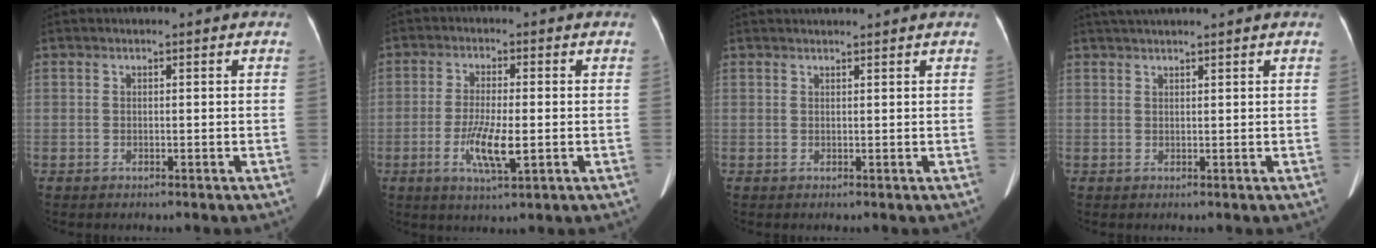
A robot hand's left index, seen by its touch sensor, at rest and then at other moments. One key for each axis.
{"total": 6.4, "fx": -1.6, "fy": 1.1, "fz": 6.1, "tx": -0.121, "ty": -0.012, "tz": -0.028}
{"total": 3.0, "fx": 2.9, "fy": -0.3, "fz": 0.8, "tx": -0.010, "ty": 0.020, "tz": 0.040}
{"total": 5.8, "fx": 5.1, "fy": -0.2, "fz": 2.8, "tx": -0.041, "ty": 0.040, "tz": 0.077}